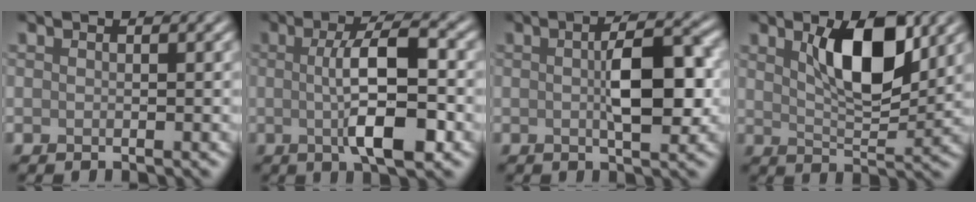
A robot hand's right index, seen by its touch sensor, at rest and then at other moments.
{"total": 6.9, "force": [-0.6, 1.7, 6.6], "torque": [-0.112, 0.003, -0.011]}
{"total": 5.6, "force": [0.1, 2.1, 5.2], "torque": [-0.086, 0.004, 0.003]}
{"total": 6.2, "force": [2.5, 2.4, 5.2], "torque": [-0.088, -0.001, 0.041]}